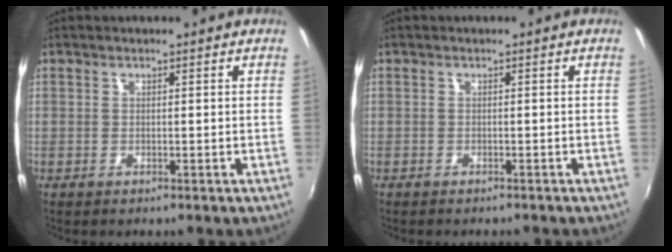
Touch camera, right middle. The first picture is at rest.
{"total": 1.5, "force": [-1.4, 0.3, 0.5], "torque": [-0.014, -0.006, -0.019]}